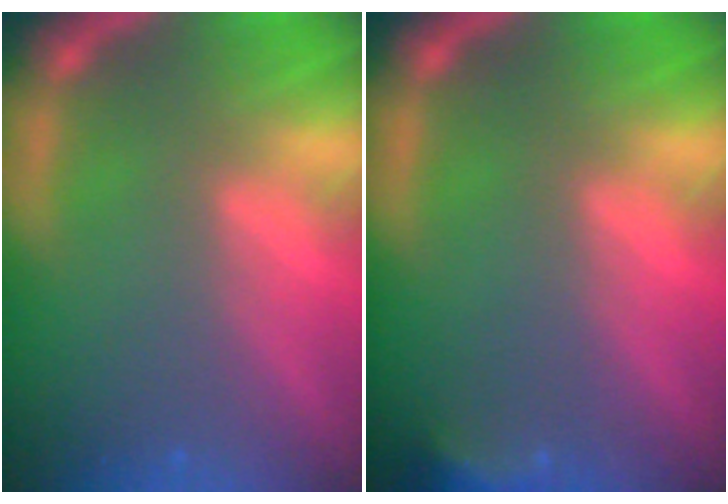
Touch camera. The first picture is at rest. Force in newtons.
{"total": 3.0}